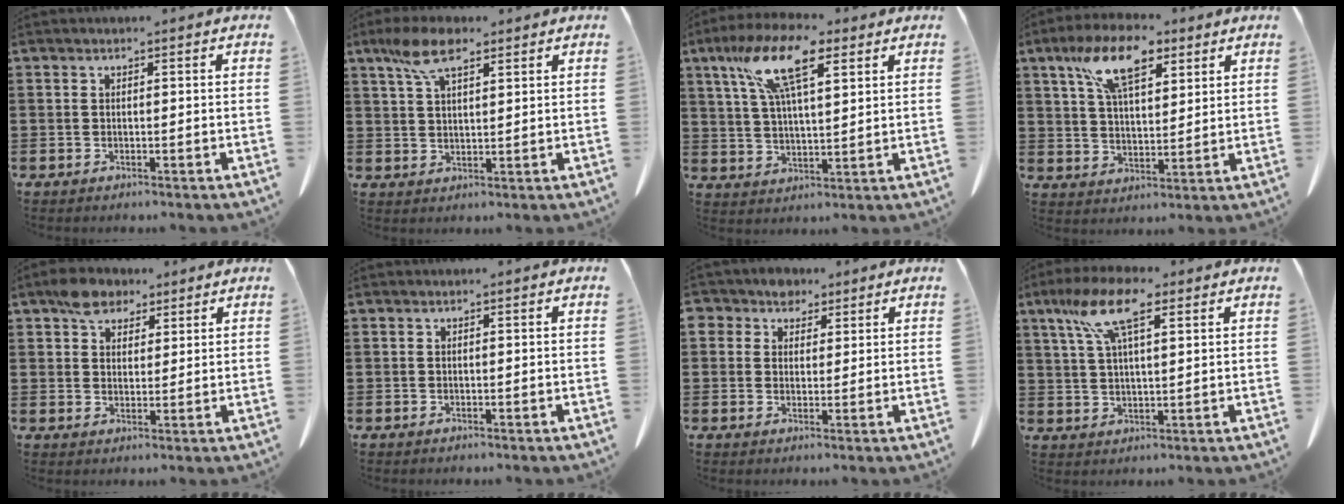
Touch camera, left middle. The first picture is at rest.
{"total": 7.2, "force": [4.4, 2.5, 5.1], "torque": [-0.112, 0.004, 0.081]}
{"total": 12.7, "force": [7.1, 4.2, 9.7], "torque": [-0.209, 0.000, 0.126]}
{"total": 11.3, "force": [6.7, 4.8, 7.7], "torque": [-0.152, -0.003, 0.120]}
{"total": 5.1, "force": [3.8, 2.9, 1.7], "torque": [-0.040, 0.009, 0.072]}
{"total": 0.0}
{"total": 3.9, "force": [2.6, 2.9, 0.8], "torque": [-0.026, 0.006, 0.045]}
{"total": 9.8, "force": [5.5, 2.9, 7.5], "torque": [-0.167, 0.003, 0.096]}